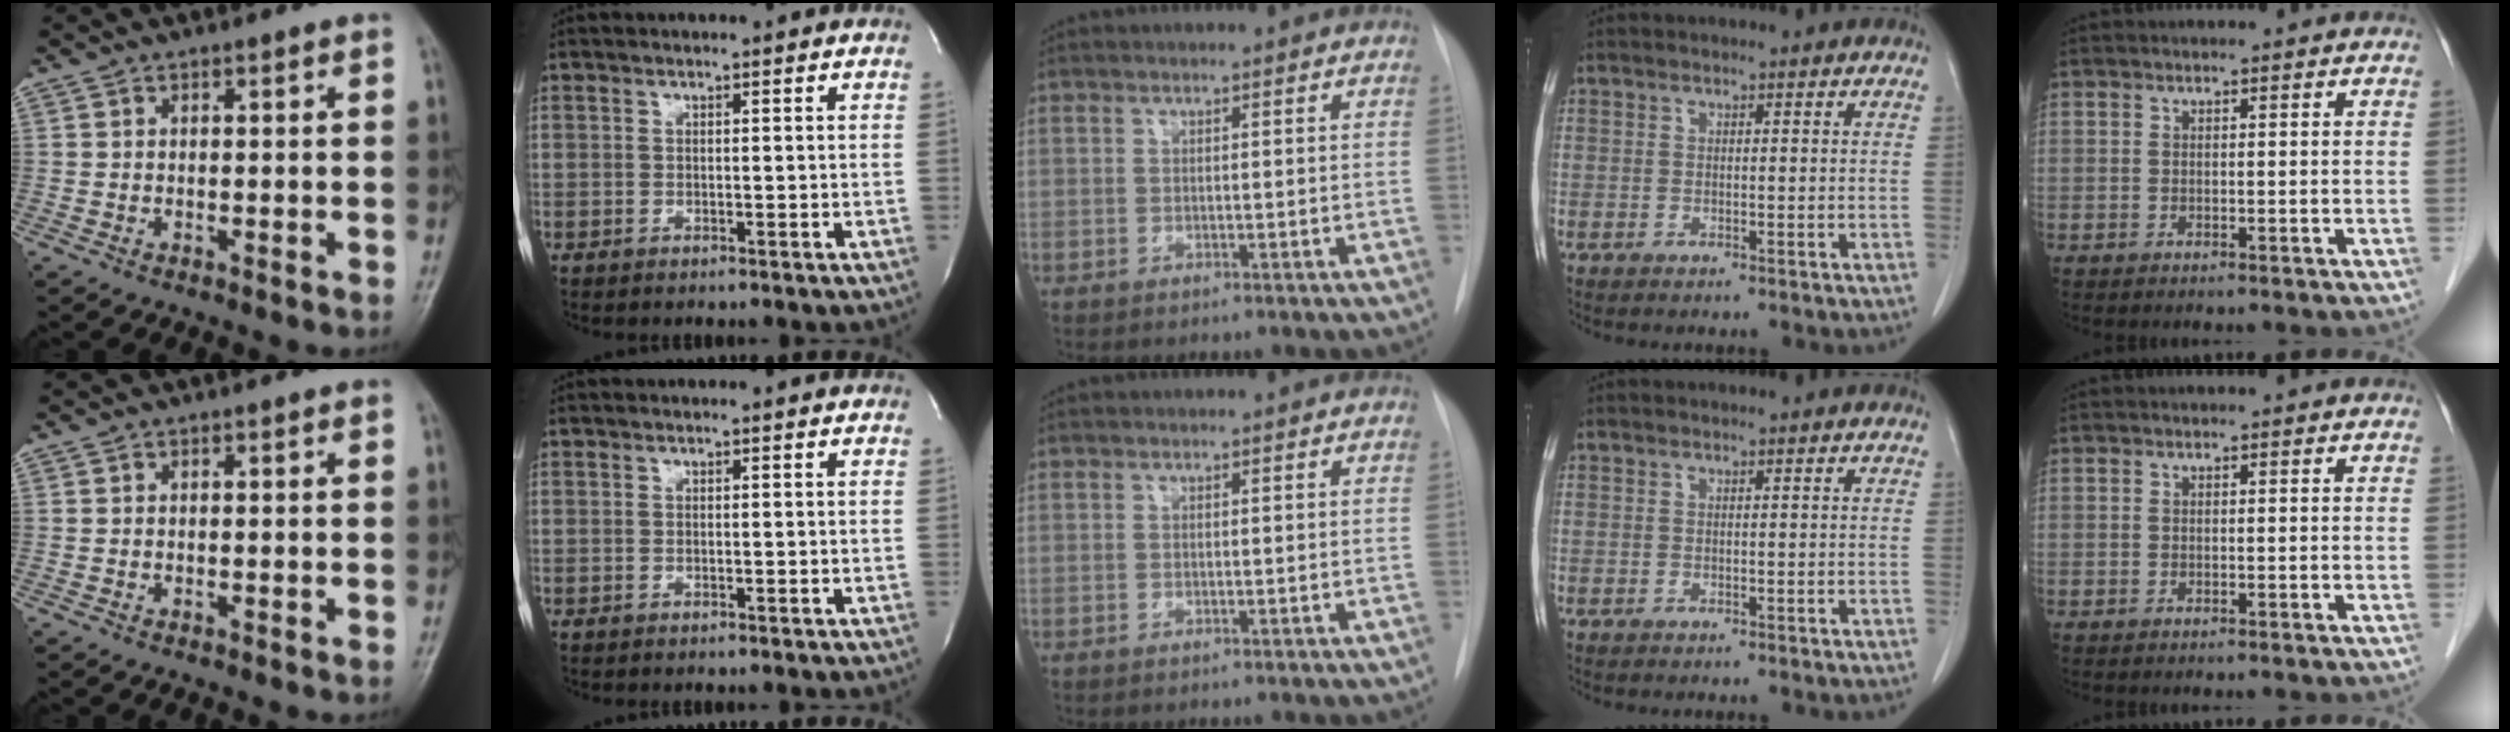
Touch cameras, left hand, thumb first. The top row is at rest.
{}